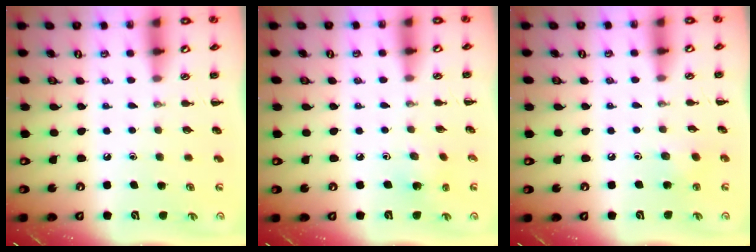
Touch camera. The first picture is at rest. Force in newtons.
{"total": 2.0, "press": 1.9, "slide": 0.8}
{"total": 3.6, "press": 3.4, "slide": 1.2}